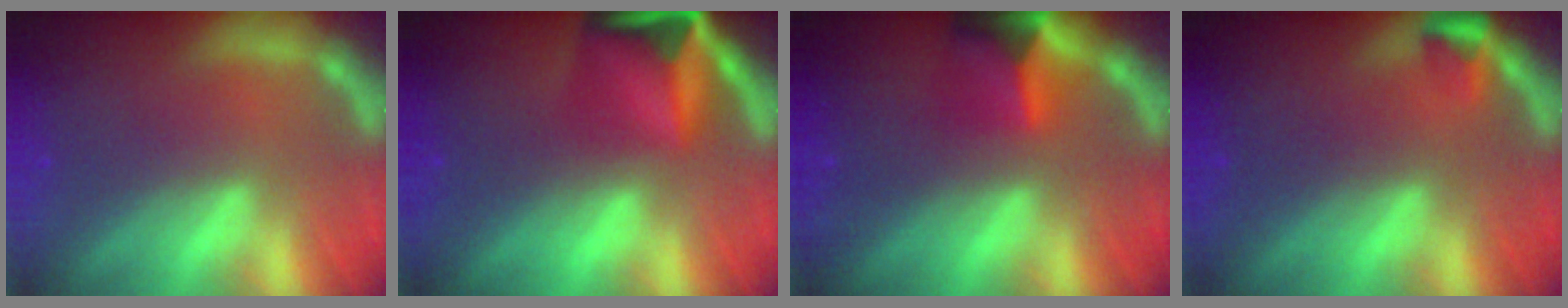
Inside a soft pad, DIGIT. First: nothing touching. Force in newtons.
{"total": 9.5}
{"total": 4.9}
{"total": 1.9}